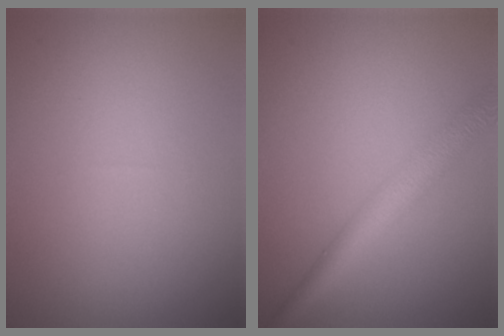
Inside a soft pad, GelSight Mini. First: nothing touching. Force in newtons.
{"total": 4.0, "press": 4.0, "slide": 0.0}